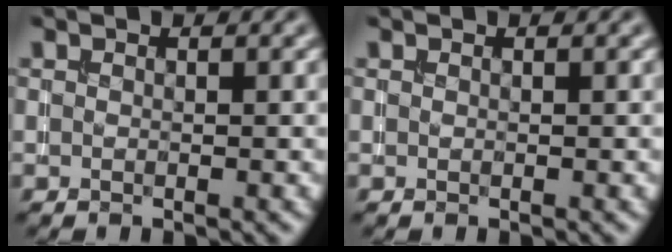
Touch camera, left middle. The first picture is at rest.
{"total": 0.0}